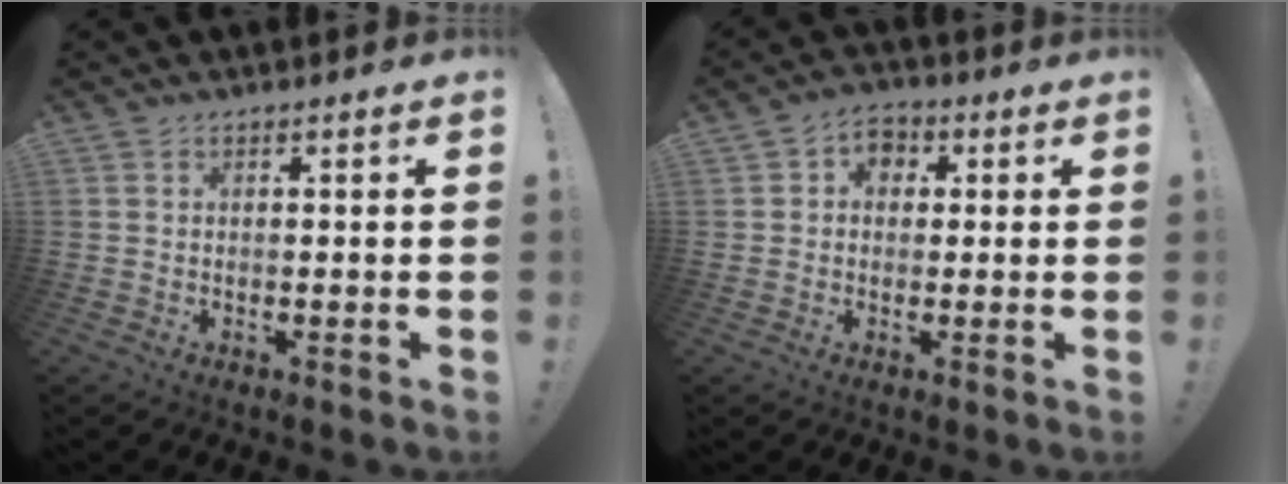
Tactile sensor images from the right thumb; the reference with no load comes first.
{"total": 5.0, "force": [0.7, 4.3, 2.4], "torque": [-0.031, 0.005, 0.013]}